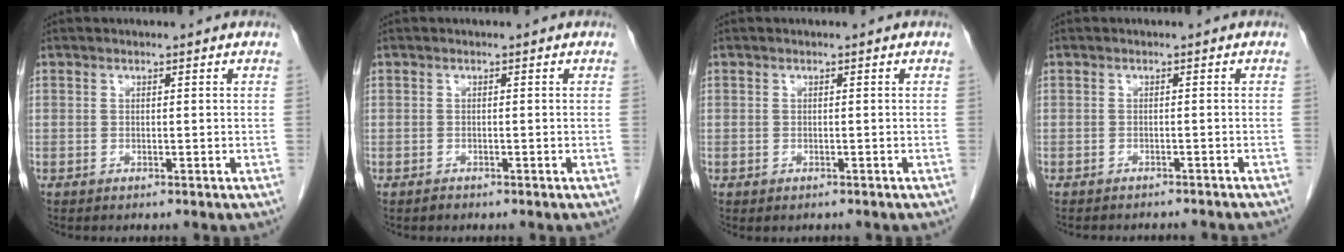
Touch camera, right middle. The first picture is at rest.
{"total": 0.6, "force": [-0.5, 0.3, 0.1], "torque": [-0.003, 0.000, -0.010]}
{"total": 0.7, "force": [-0.6, 0.4, 0.2], "torque": [-0.006, -0.001, -0.008]}
{"total": 7.5, "force": [-6.9, 1.7, 2.5], "torque": [-0.026, -0.003, -0.075]}